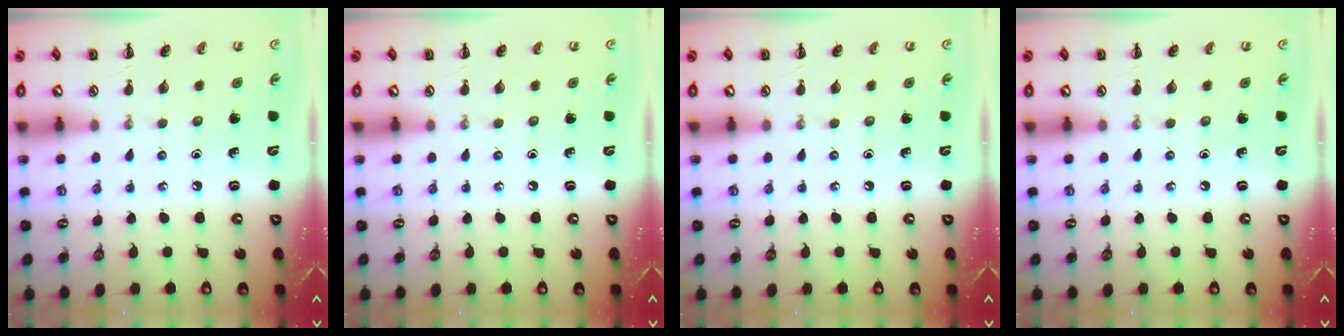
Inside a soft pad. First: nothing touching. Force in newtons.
{"total": 0.0}
{"total": 0.0}
{"total": 0.0}